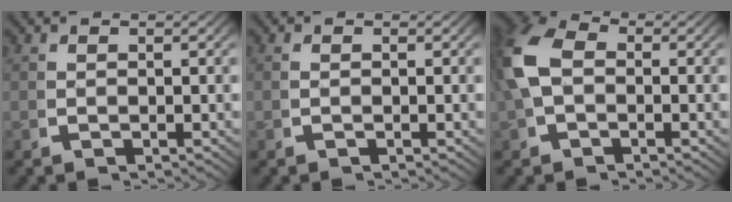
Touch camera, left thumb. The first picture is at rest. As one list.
[{"total": 0.0}, {"total": 6.4, "force": [0.4, 4.7, 4.3], "torque": [-0.116, -0.007, 0.010]}]